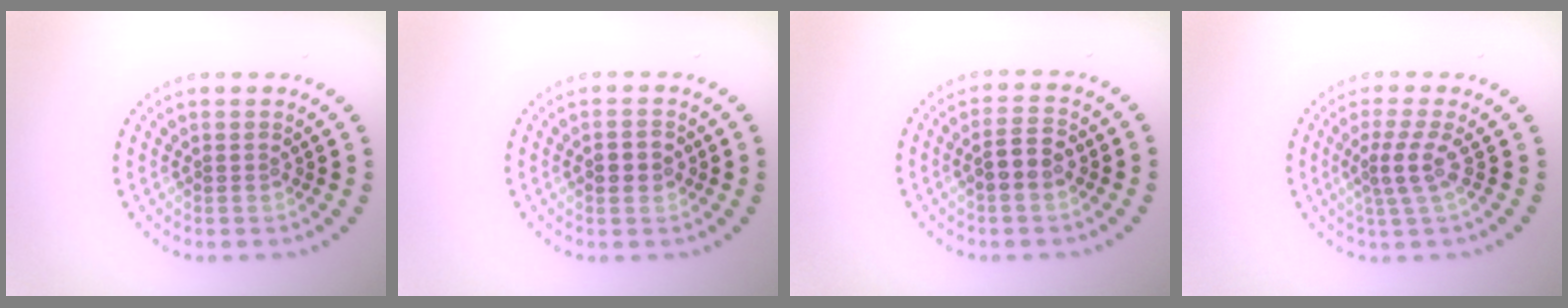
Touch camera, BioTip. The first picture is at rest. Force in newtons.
{"total": 1.8, "press": 1.8, "slide": 0.2}
{"total": 2.6, "press": 2.5, "slide": 0.6}
{"total": 2.5, "press": 1.8, "slide": 1.7}